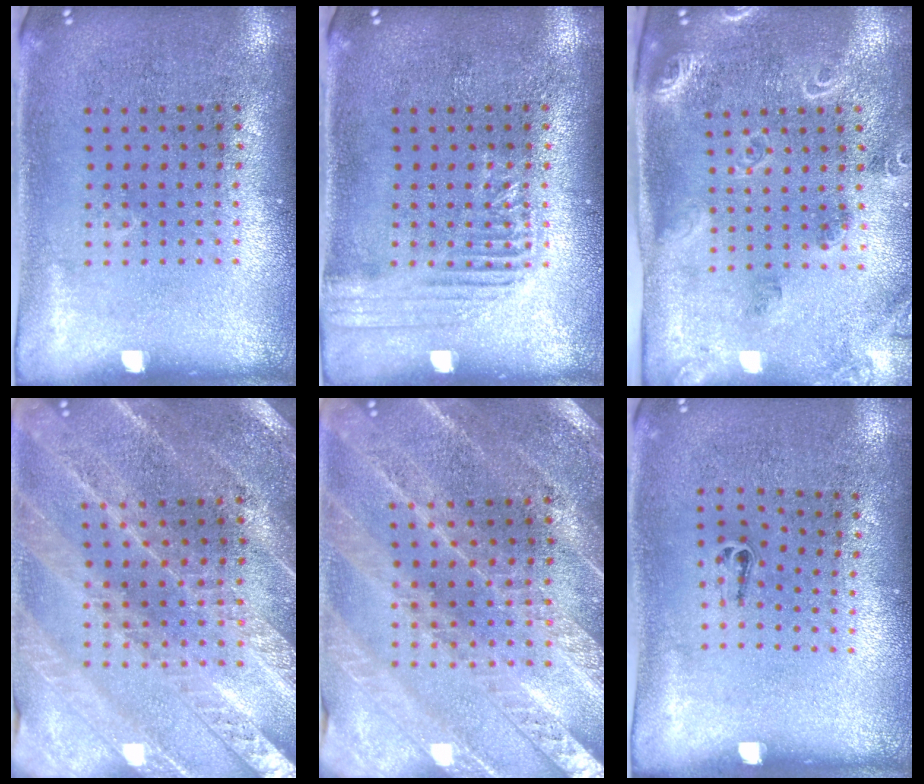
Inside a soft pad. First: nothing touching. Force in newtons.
{"total": 1.7, "press": 1.6, "slide": 0.2}
{"total": 1.9, "press": 1.8, "slide": 0.3}
{"total": 2.4, "press": 2.4, "slide": 0.4}
{"total": 2.4, "press": 2.4, "slide": 0.4}
{"total": 0.5, "press": 0.2, "slide": 0.5}